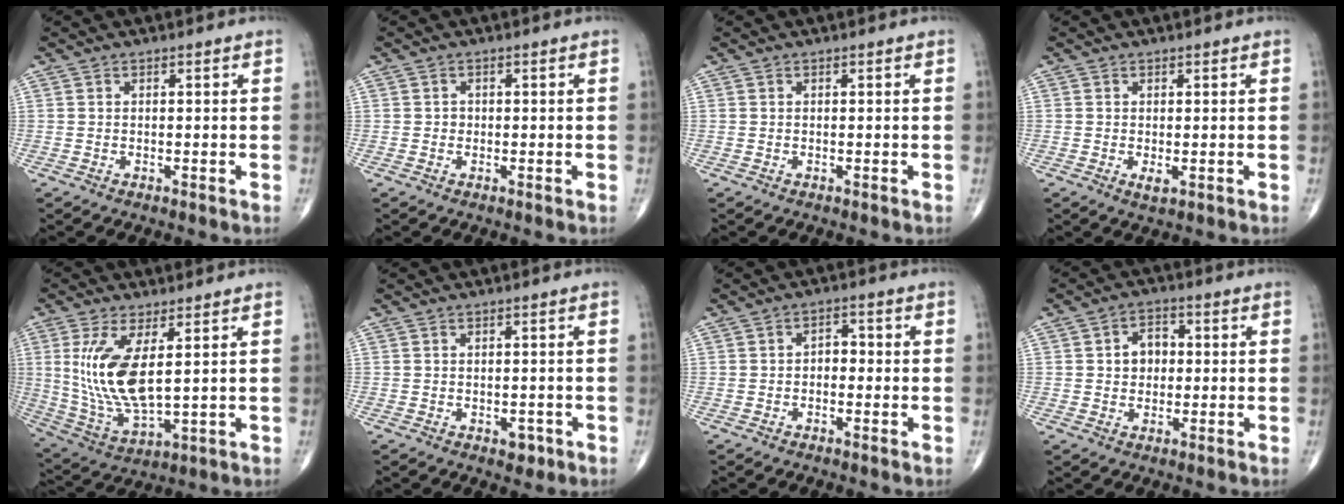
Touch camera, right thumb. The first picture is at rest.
{"total": 0.9, "force": [-0.1, 0.9, 0.2], "torque": [0.001, 0.003, -0.002]}
{"total": 0.0}
{"total": 1.5, "force": [-0.2, 0.6, 1.4], "torque": [-0.022, -0.005, -0.001]}
{"total": 13.5, "force": [2.8, 5.2, 12.2], "torque": [-0.255, -0.026, 0.071]}
{"total": 2.0, "force": [-0.9, 1.3, 1.2], "torque": [-0.002, 0.002, -0.008]}
{"total": 2.8, "force": [-0.5, 1.9, 2.0], "torque": [-0.011, 0.014, -0.016]}
{"total": 5.2, "force": [0.4, 4.1, 3.2], "torque": [-0.029, 0.013, 0.002]}